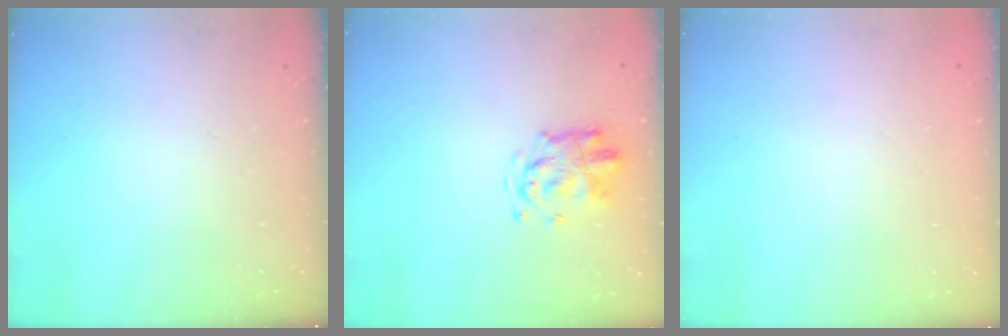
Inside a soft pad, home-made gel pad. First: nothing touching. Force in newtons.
{"total": 3.5, "press": 3.5, "slide": 0.3}
{"total": 1.9, "press": 1.9, "slide": 0.2}